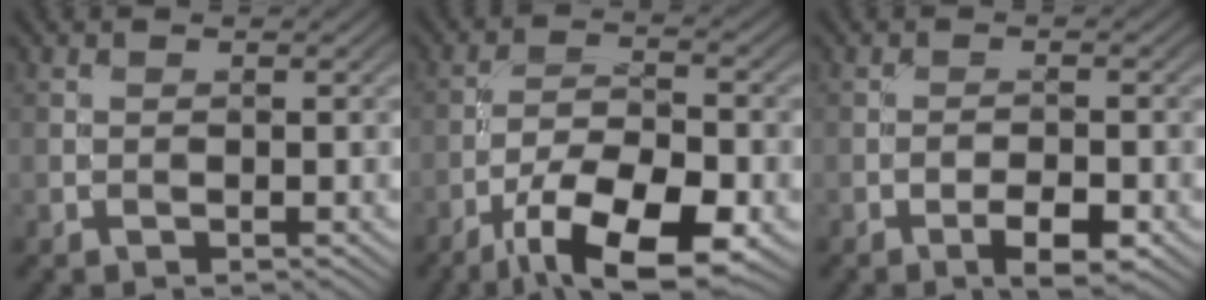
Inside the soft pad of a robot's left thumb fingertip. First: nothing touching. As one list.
[{"total": 12.5, "force": [-7.3, 4.3, 9.1], "torque": [-0.168, -0.008, -0.130]}, {"total": 3.6, "force": [-2.0, 1.0, 2.8], "torque": [-0.046, 0.003, -0.031]}]